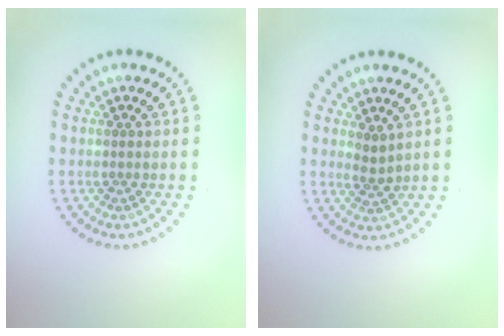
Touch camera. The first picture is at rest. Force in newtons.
{"total": 1.6, "press": 1.1, "slide": 1.1}